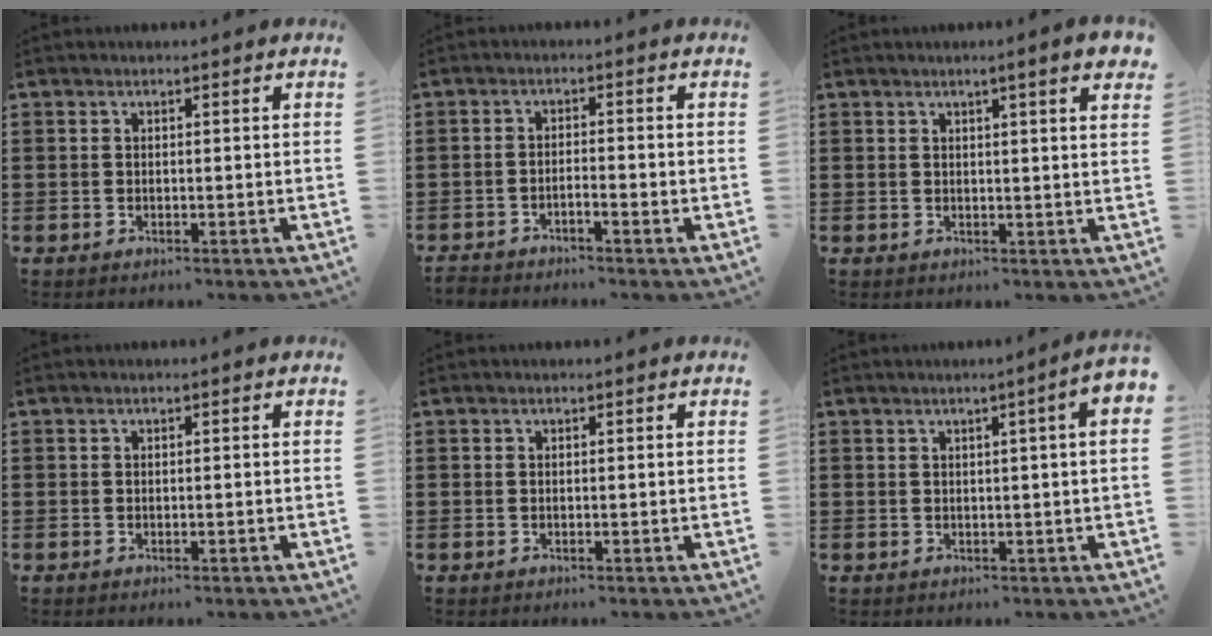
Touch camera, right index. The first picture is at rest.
{"total": 1.9, "force": [-1.8, -0.1, 0.6], "torque": [-0.013, -0.001, -0.036]}
{"total": 2.9, "force": [1.9, -0.1, 2.3], "torque": [-0.047, 0.001, 0.032]}
{"total": 0.0}
{"total": 0.0}
{"total": 2.6, "force": [0.4, -0.2, 2.5], "torque": [-0.044, -0.003, 0.005]}